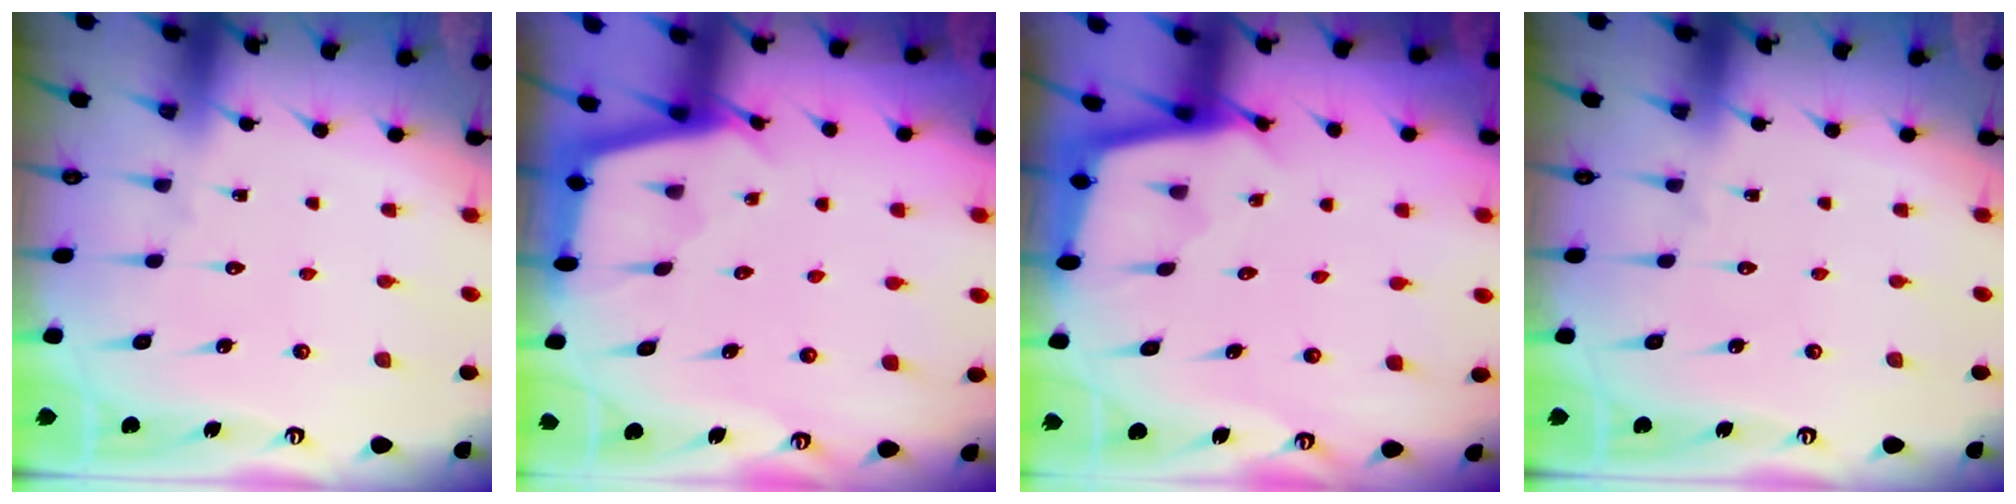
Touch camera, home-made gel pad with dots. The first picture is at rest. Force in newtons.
{"total": 2.5, "press": 2.5, "slide": 0.1}
{"total": 2.4, "press": 2.4, "slide": 0.2}
{"total": 0.0}